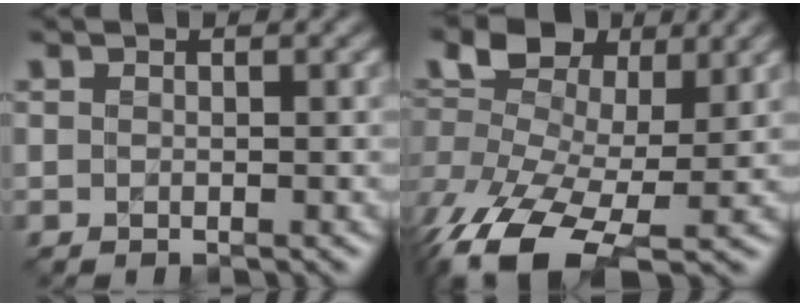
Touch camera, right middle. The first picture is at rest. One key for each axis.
{"total": 9.8, "fx": -1.3, "fy": 6.3, "fz": 7.5, "tx": -0.165, "ty": 0.002, "tz": -0.040}